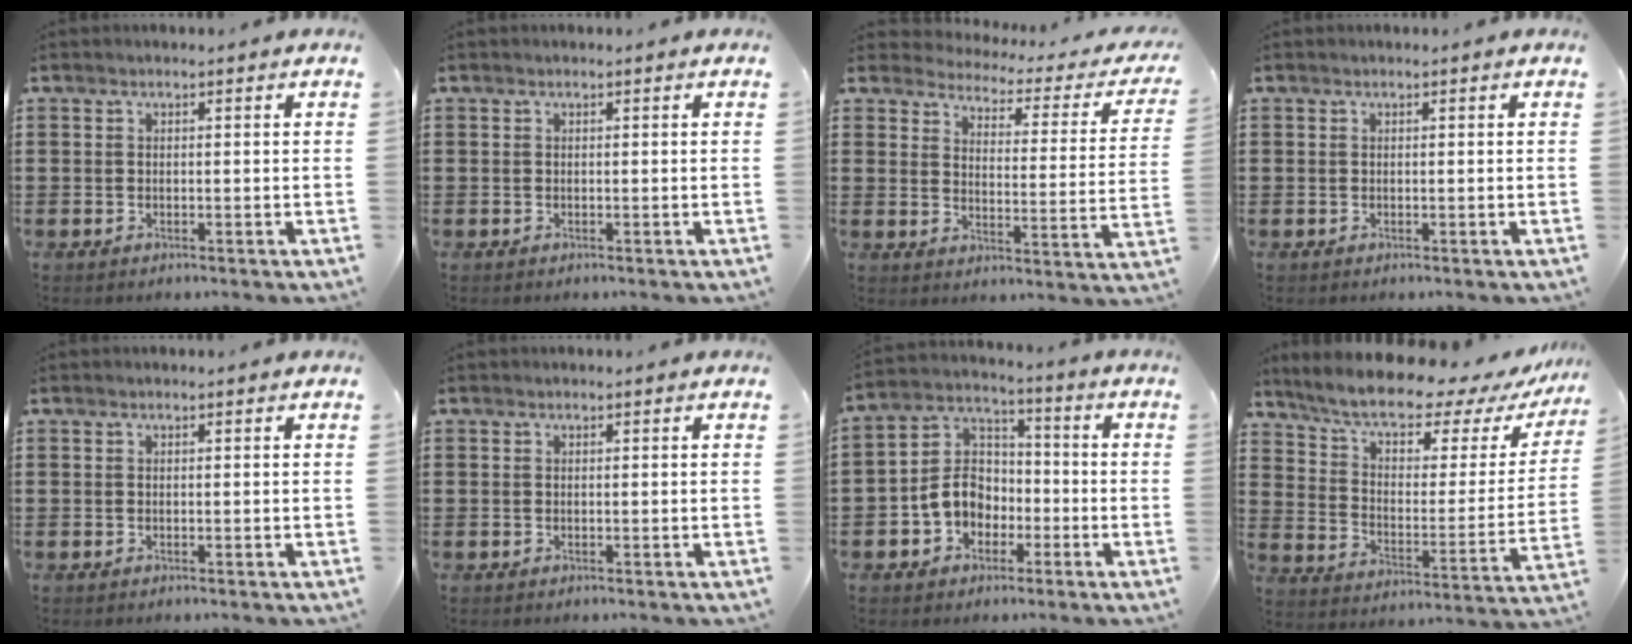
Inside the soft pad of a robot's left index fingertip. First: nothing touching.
{"total": 0.0}
{"total": 2.4, "force": [2.3, 0.3, 0.3], "torque": [-0.030, -0.025, 0.031]}
{"total": 0.0}
{"total": 0.0}
{"total": 0.0}
{"total": 7.4, "force": [-2.5, 6.2, 3.3], "torque": [-0.092, 0.014, -0.053]}
{"total": 9.1, "force": [7.6, 1.8, 4.5], "torque": [-0.105, -0.052, 0.126]}